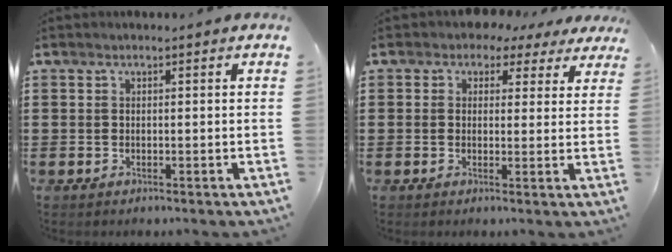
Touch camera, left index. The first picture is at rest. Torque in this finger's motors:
{"motor_torque": [2.14, 0.00, 0.68, 0.01]}